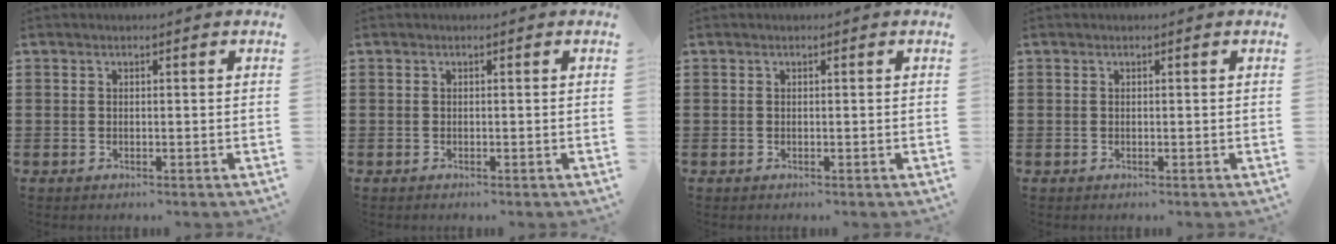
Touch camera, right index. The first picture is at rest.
{"total": 0.0}
{"total": 0.0}
{"total": 0.0}